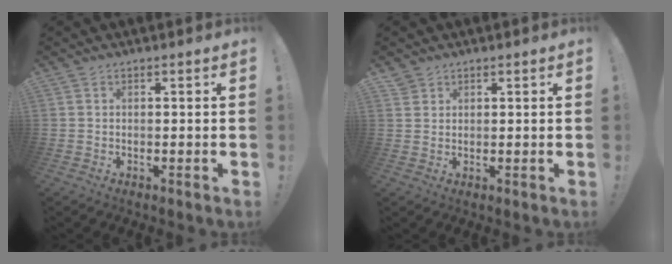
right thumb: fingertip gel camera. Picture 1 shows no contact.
{"total": 2.0, "force": [1.6, 1.1, -0.1], "torque": [0.003, -0.005, 0.031]}